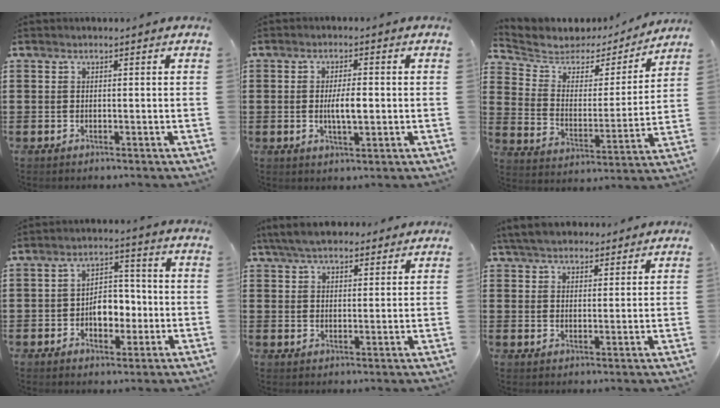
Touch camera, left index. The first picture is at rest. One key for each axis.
{"total": 4.5, "fx": -0.2, "fy": 1.3, "fz": 4.3, "tx": -0.077, "ty": -0.006, "tz": -0.009}
{"total": 4.7, "fx": 3.9, "fy": 2.5, "fz": 0.6, "tx": -0.049, "ty": -0.027, "tz": 0.061}
{"total": 5.2, "fx": -1.3, "fy": 3.4, "fz": 3.8, "tx": -0.058, "ty": 0.002, "tz": -0.031}
{"total": 5.3, "fx": 4.5, "fy": 1.7, "fz": 2.3, "tx": -0.057, "ty": -0.003, "tz": 0.085}
{"total": 5.0, "fx": 4.5, "fy": 1.6, "fz": 1.6, "tx": -0.046, "ty": -0.003, "tz": 0.085}